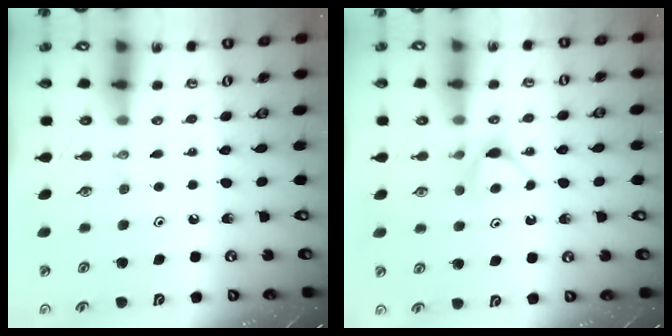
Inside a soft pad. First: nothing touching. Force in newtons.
{"total": 4.9, "press": 4.9, "slide": 0.8}